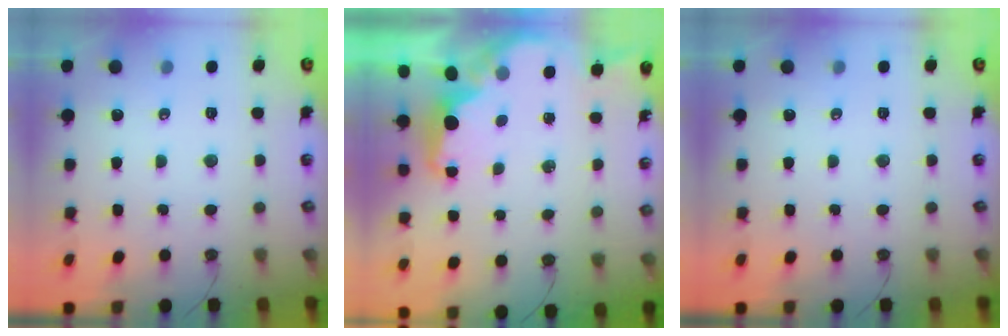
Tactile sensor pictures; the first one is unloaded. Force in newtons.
{"total": 2.0, "press": 1.9, "slide": 0.8}
{"total": 0.0}